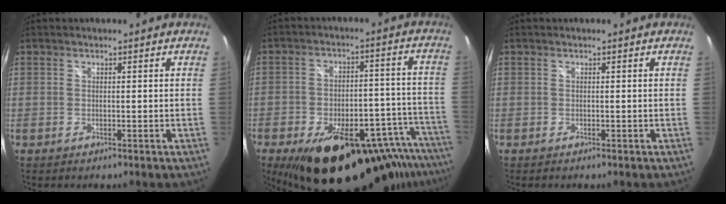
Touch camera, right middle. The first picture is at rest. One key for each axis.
{"total": 30.2, "fx": -21.5, "fy": 11.4, "fz": 17.7, "tx": -0.248, "ty": -0.012, "tz": -0.277}
{"total": 0.0}